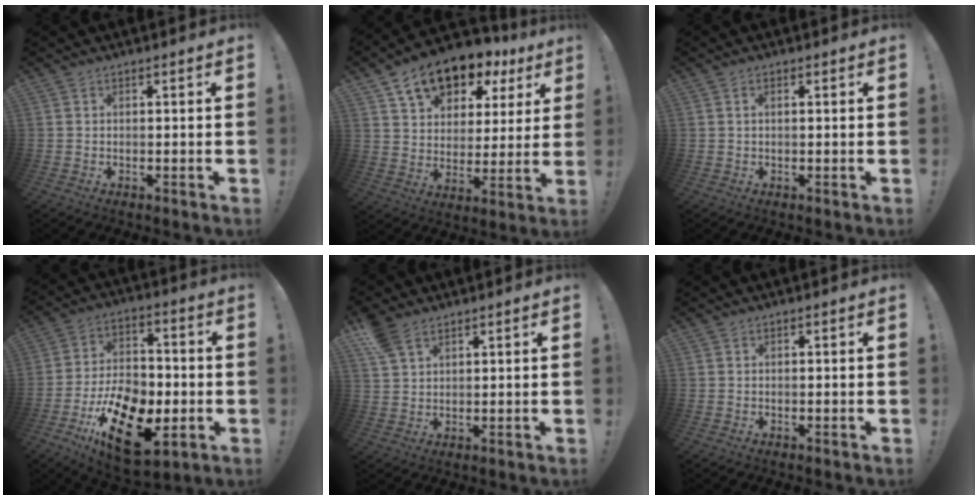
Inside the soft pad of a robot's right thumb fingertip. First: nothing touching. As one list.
[{"total": 14.3, "force": [9.8, 8.2, 6.3], "torque": [-0.092, -0.067, 0.175]}, {"total": 1.0, "force": [0.3, 0.3, 0.9], "torque": [-0.012, 0.000, 0.003]}, {"total": 21.7, "force": [-9.1, 12.6, 15.2], "torque": [-0.250, 0.058, -0.142]}, {"total": 6.6, "force": [4.3, 3.7, 3.4], "torque": [-0.059, -0.015, 0.087]}, {"total": 0.0}]